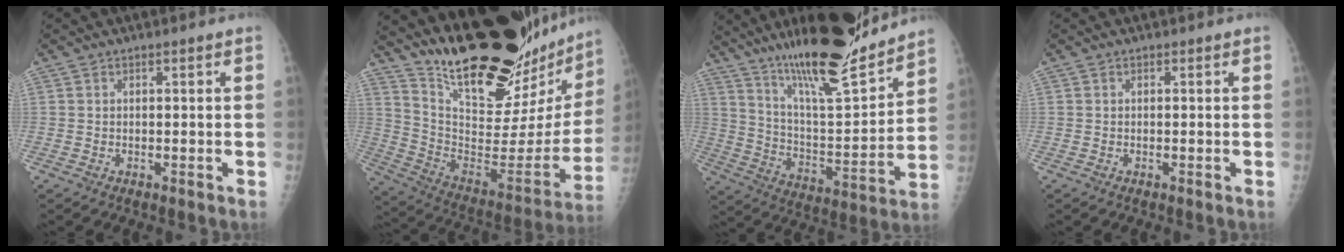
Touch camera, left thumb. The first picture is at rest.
{"total": 31.7, "force": [26.3, 7.9, 15.8], "torque": [-0.224, -0.161, 0.391]}
{"total": 22.8, "force": [18.2, 3.7, 13.1], "torque": [-0.191, -0.093, 0.309]}
{"total": 0.0}